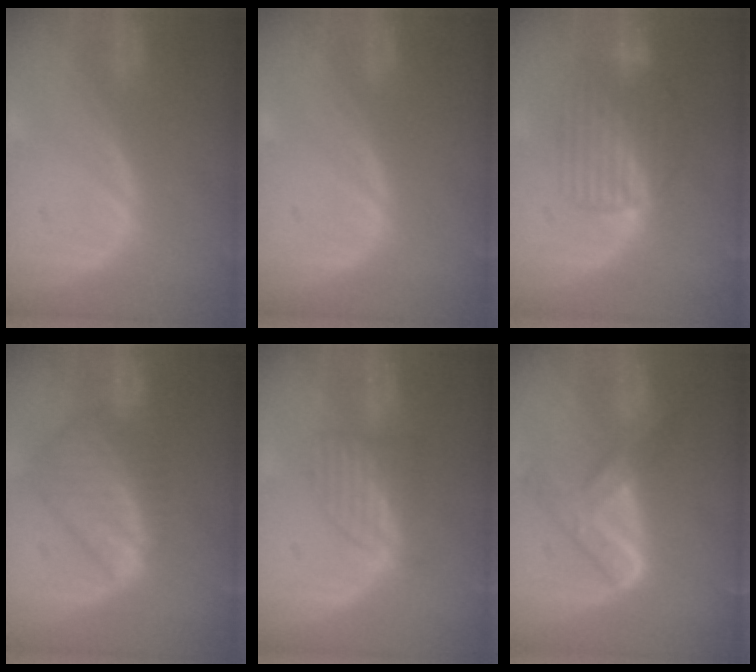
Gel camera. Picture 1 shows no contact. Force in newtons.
{"total": 0.0}
{"total": 7.8, "press": 7.4, "slide": 2.4}
{"total": 8.9, "press": 7.6, "slide": 4.5}
{"total": 6.2, "press": 5.5, "slide": 2.9}
{"total": 7.6, "press": 6.3, "slide": 4.2}